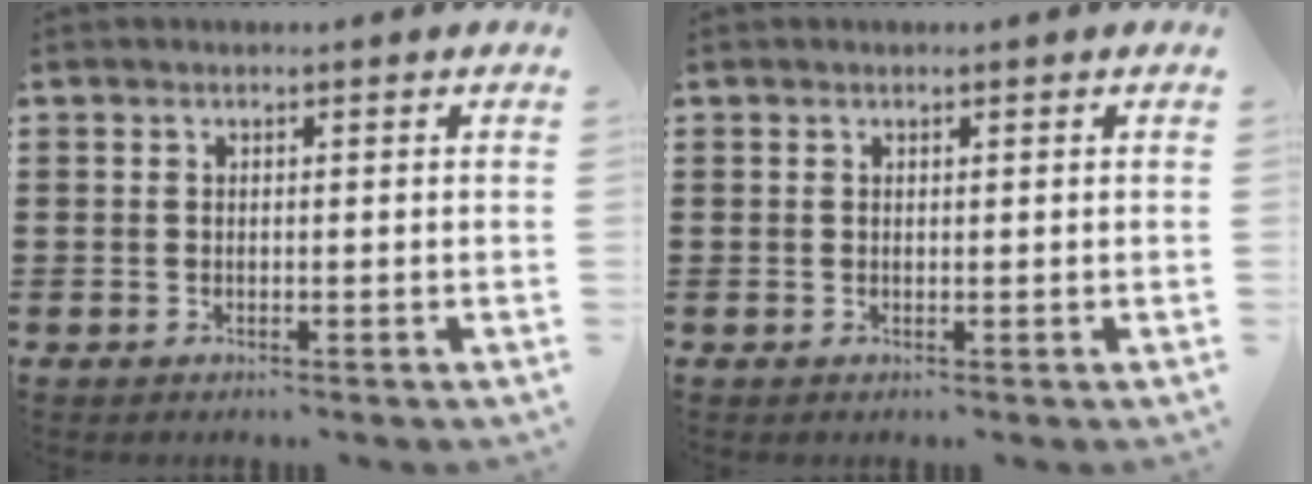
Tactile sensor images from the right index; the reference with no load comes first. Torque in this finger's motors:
{"motor_torque": [-0.33, -0.24, 0.00, 0.00]}